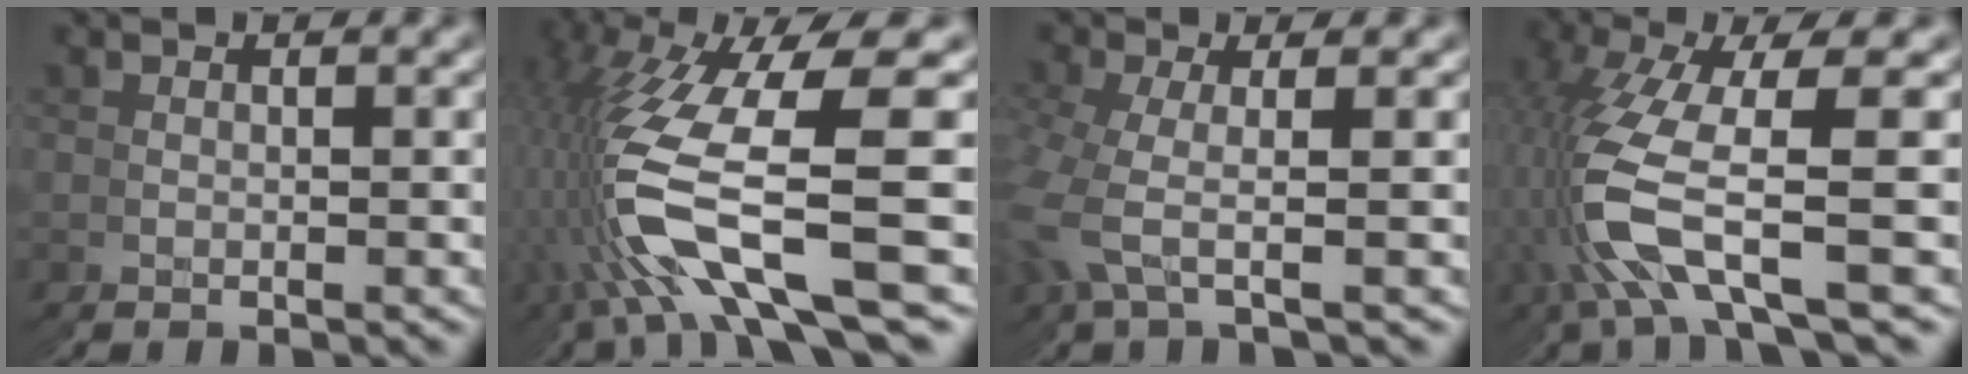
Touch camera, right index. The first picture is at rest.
{"total": 11.9, "force": [-1.6, 6.5, 9.8], "torque": [-0.232, -0.024, -0.018]}
{"total": 1.5, "force": [1.1, 0.7, 0.8], "torque": [-0.048, -0.005, 0.020]}
{"total": 6.9, "force": [-1.0, 3.4, 6.0], "torque": [-0.158, -0.019, -0.008]}